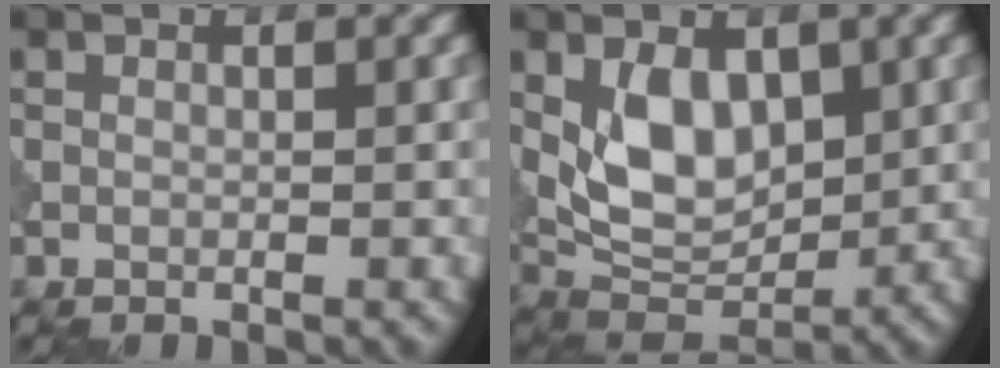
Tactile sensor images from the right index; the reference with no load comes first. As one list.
[{"total": 5.8, "force": [1.1, 3.6, 4.4], "torque": [-0.075, -0.010, 0.024]}]